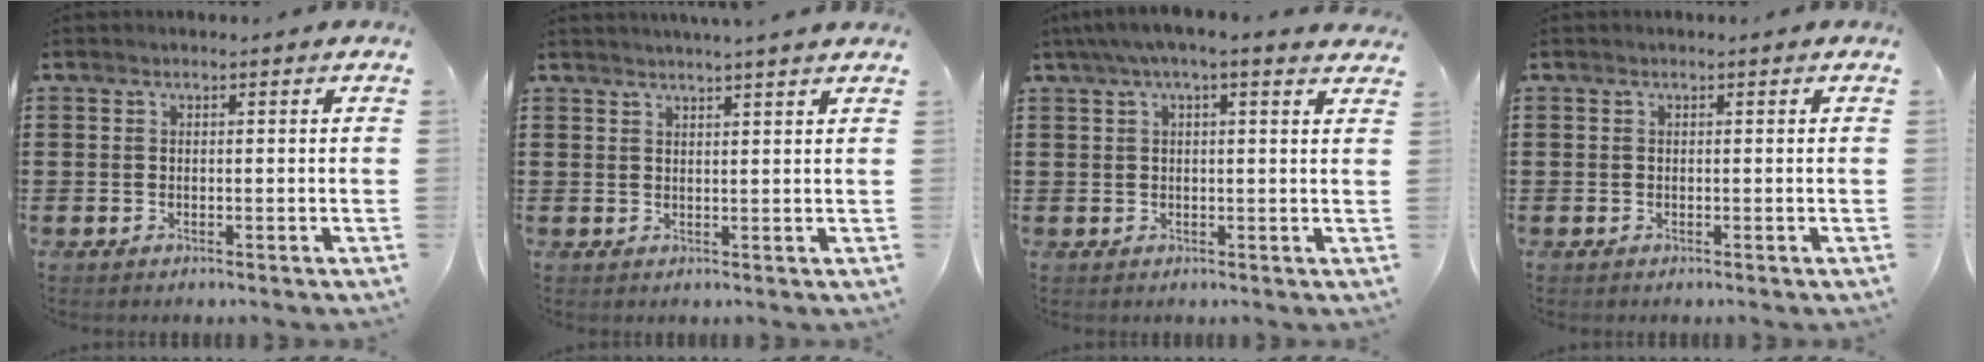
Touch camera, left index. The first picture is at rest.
{"total": 2.1, "force": [1.9, -0.8, 0.3], "torque": [-0.008, -0.004, 0.038]}
{"total": 2.8, "force": [1.7, 0.3, 2.2], "torque": [-0.046, 0.000, 0.031]}
{"total": 0.0}